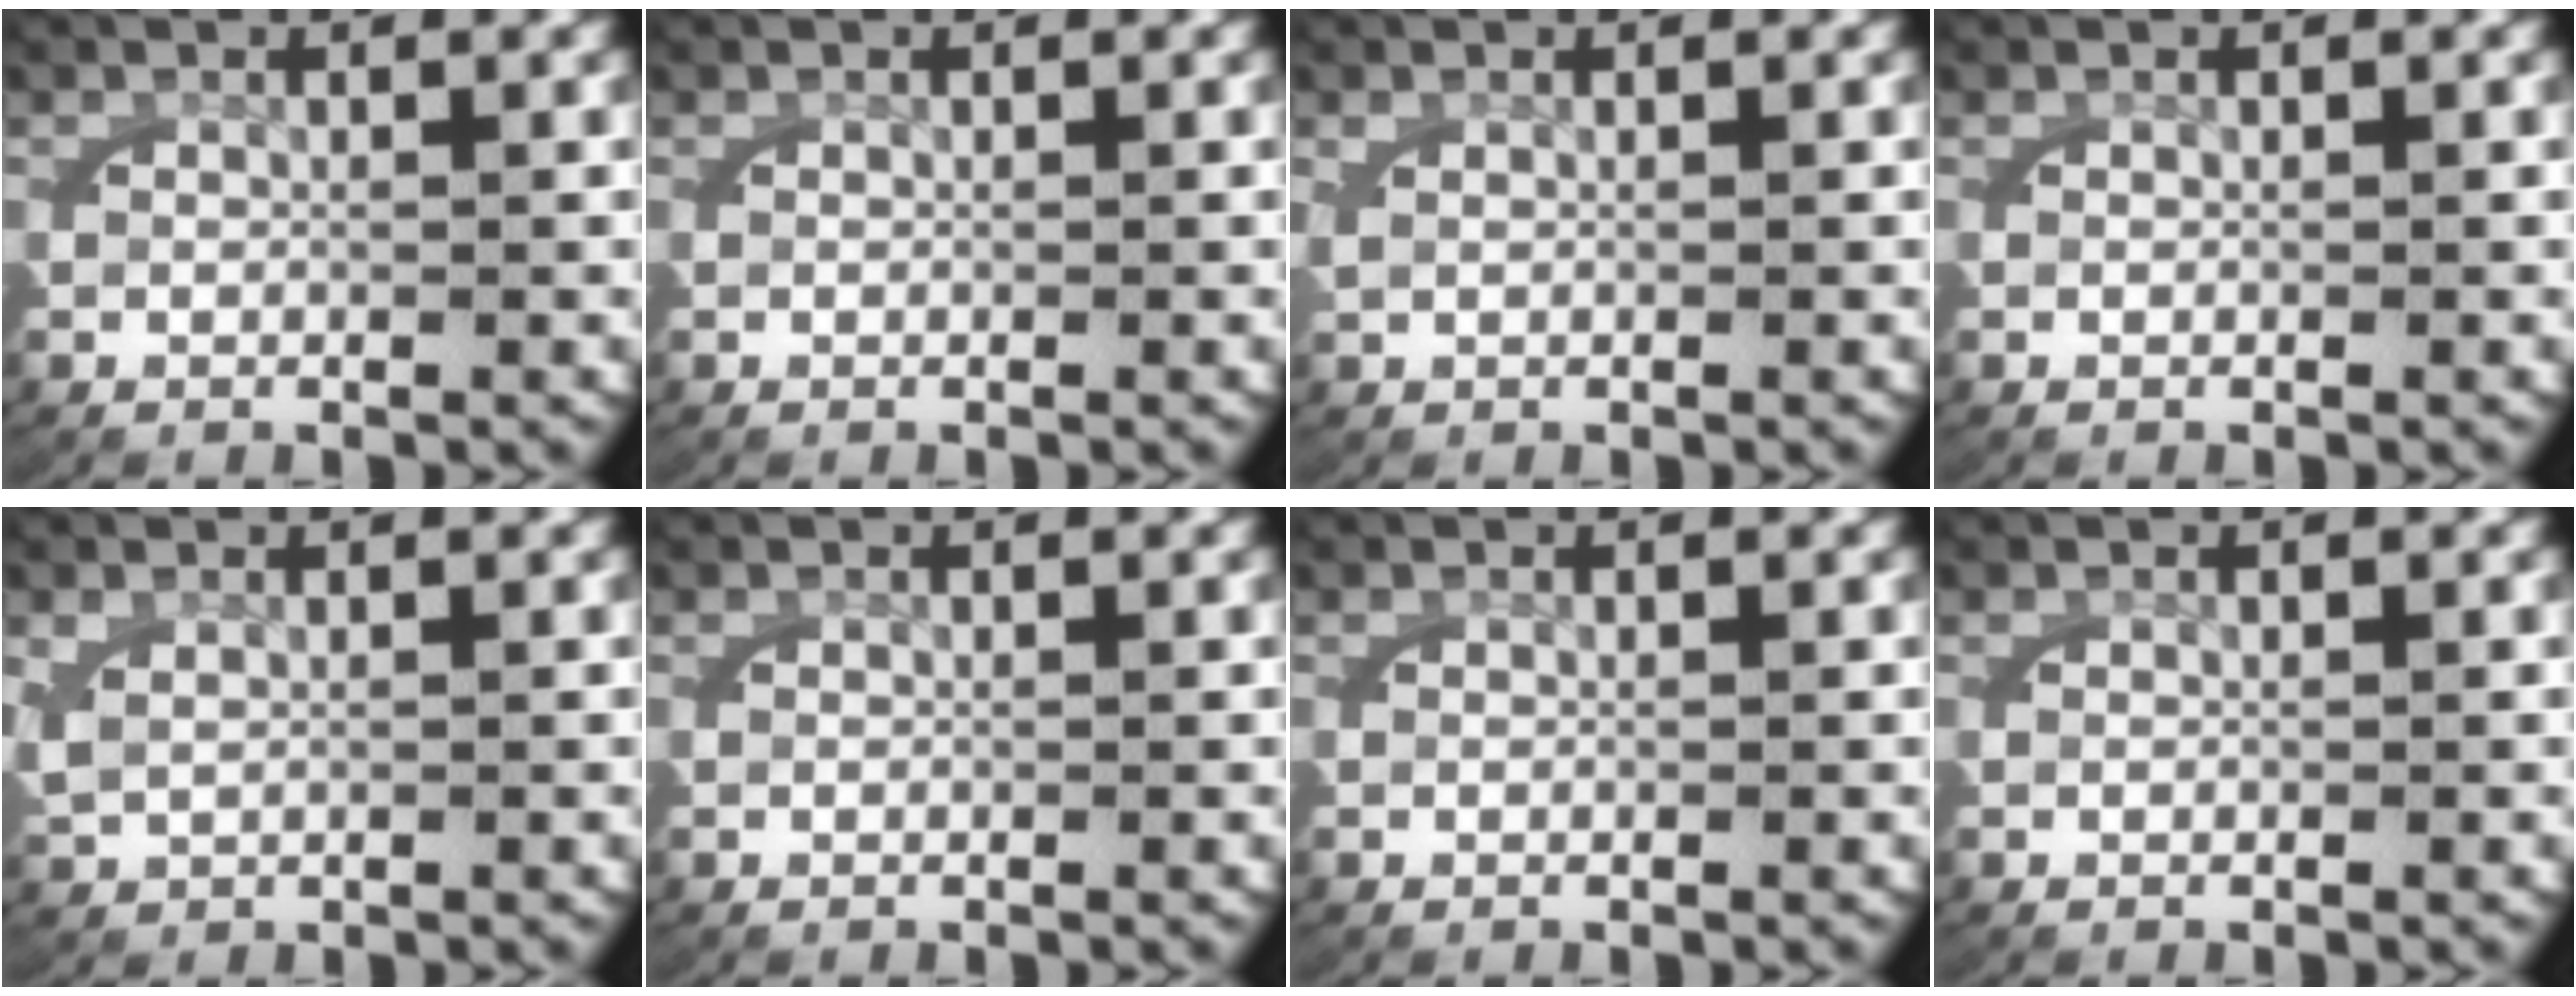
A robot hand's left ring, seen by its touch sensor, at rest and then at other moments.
{"total": 0.0}
{"total": 0.6, "force": [0.5, 0.0, 0.4], "torque": [-0.014, 0.000, 0.014]}
{"total": 0.0}
{"total": 1.4, "force": [0.6, 0.8, 0.9], "torque": [-0.030, -0.002, 0.021]}
{"total": 0.0}
{"total": 0.0}
{"total": 0.0}